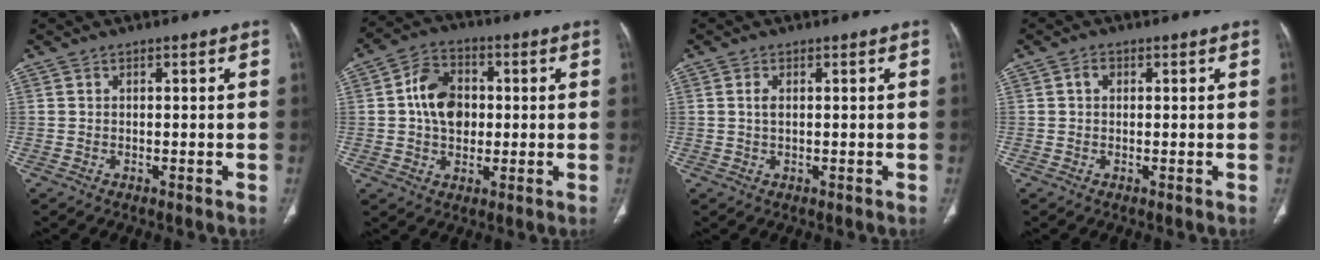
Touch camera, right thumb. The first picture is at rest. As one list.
[{"total": 10.1, "force": [0.8, 7.5, 6.8], "torque": [-0.093, 0.014, 0.009]}, {"total": 1.7, "force": [0.3, 0.8, 1.4], "torque": [-0.033, 0.002, 0.010]}, {"total": 1.5, "force": [0.3, 1.1, 0.9], "torque": [-0.013, 0.007, 0.004]}]